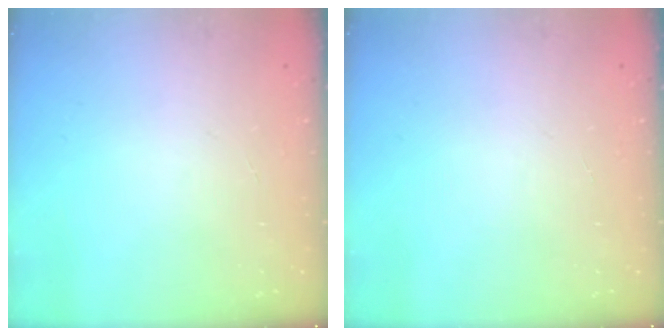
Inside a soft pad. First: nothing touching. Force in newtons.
{"total": 0.0}